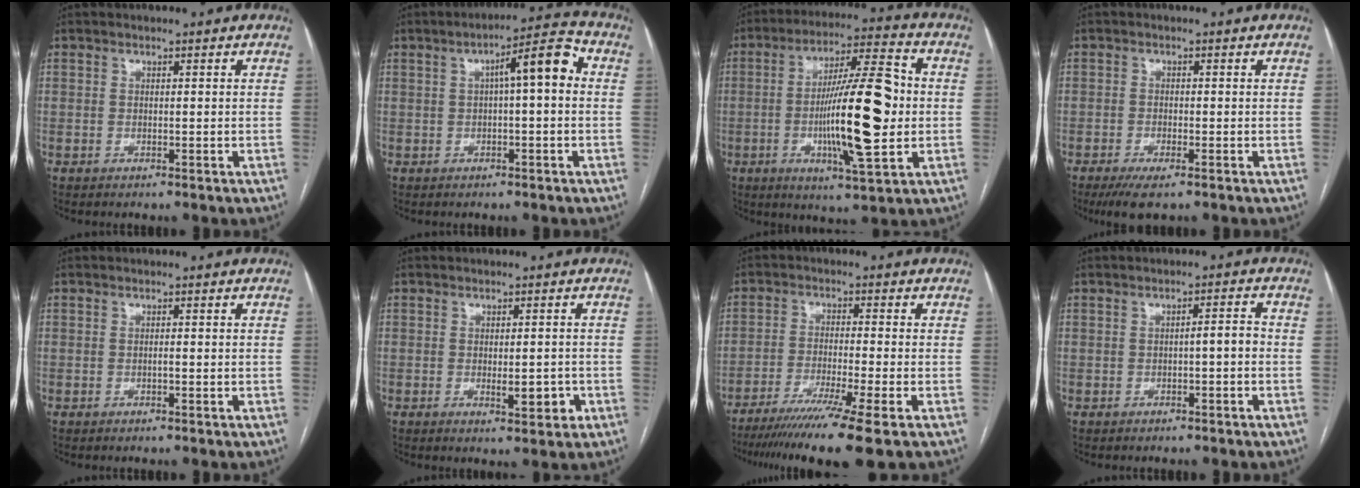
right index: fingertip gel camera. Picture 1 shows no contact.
{"total": 7.2, "force": [1.0, 1.1, 7.0], "torque": [-0.104, 0.029, 0.010]}
{"total": 17.5, "force": [-1.5, 2.2, 17.3], "torque": [-0.297, 0.005, -0.026]}
{"total": 4.4, "force": [-2.9, 0.9, 3.1], "torque": [-0.058, -0.010, -0.048]}
{"total": 0.7, "force": [-0.2, 0.0, 0.6], "torque": [-0.013, 0.001, -0.002]}
{"total": 3.9, "force": [-1.2, 1.2, 3.5], "torque": [-0.054, -0.003, -0.009]}
{"total": 12.7, "force": [-9.0, -1.8, 8.7], "torque": [-0.142, -0.038, -0.143]}
{"total": 2.2, "force": [-0.6, 0.3, 2.1], "torque": [-0.028, 0.007, -0.009]}